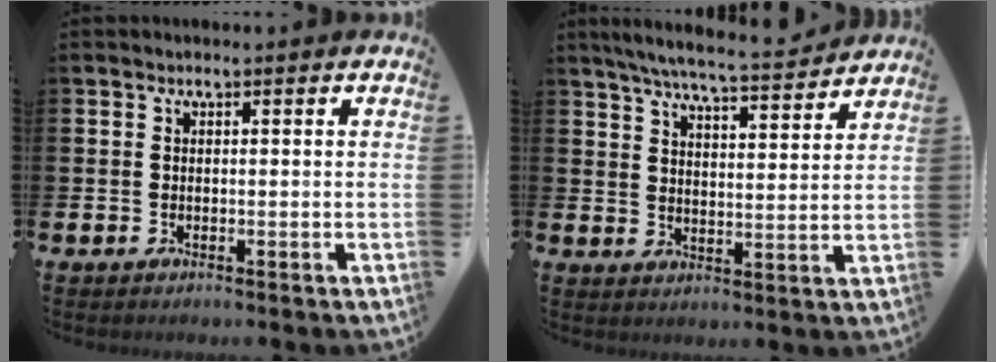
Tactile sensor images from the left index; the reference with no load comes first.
{"total": 6.7, "force": [6.3, 0.1, 2.2], "torque": [-0.059, -0.041, 0.108]}